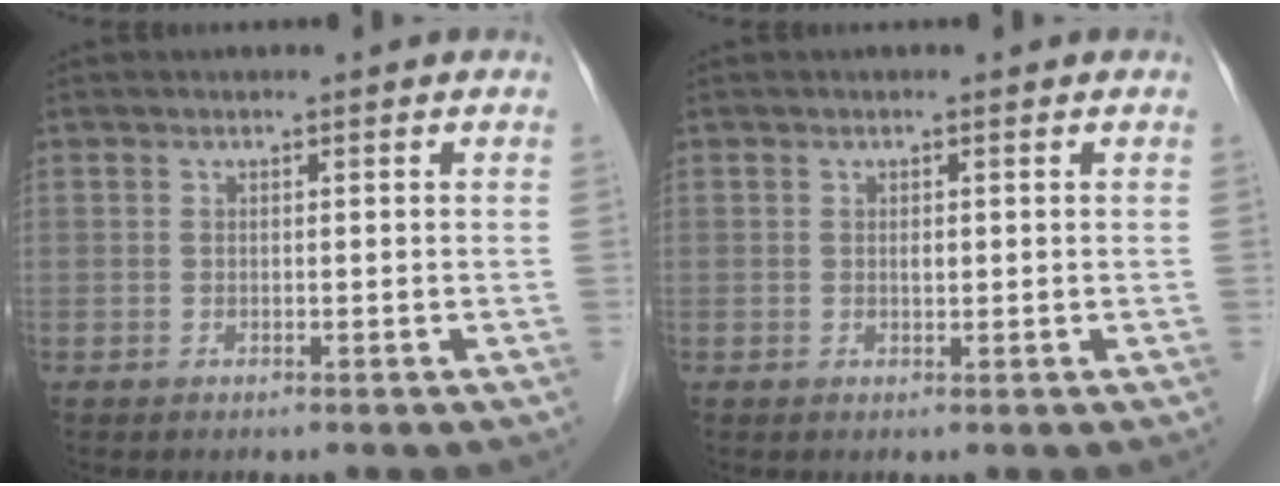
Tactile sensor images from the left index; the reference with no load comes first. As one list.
[{"total": 0.6, "force": [0.1, 0.4, 0.5], "torque": [-0.010, 0.000, 0.001]}]